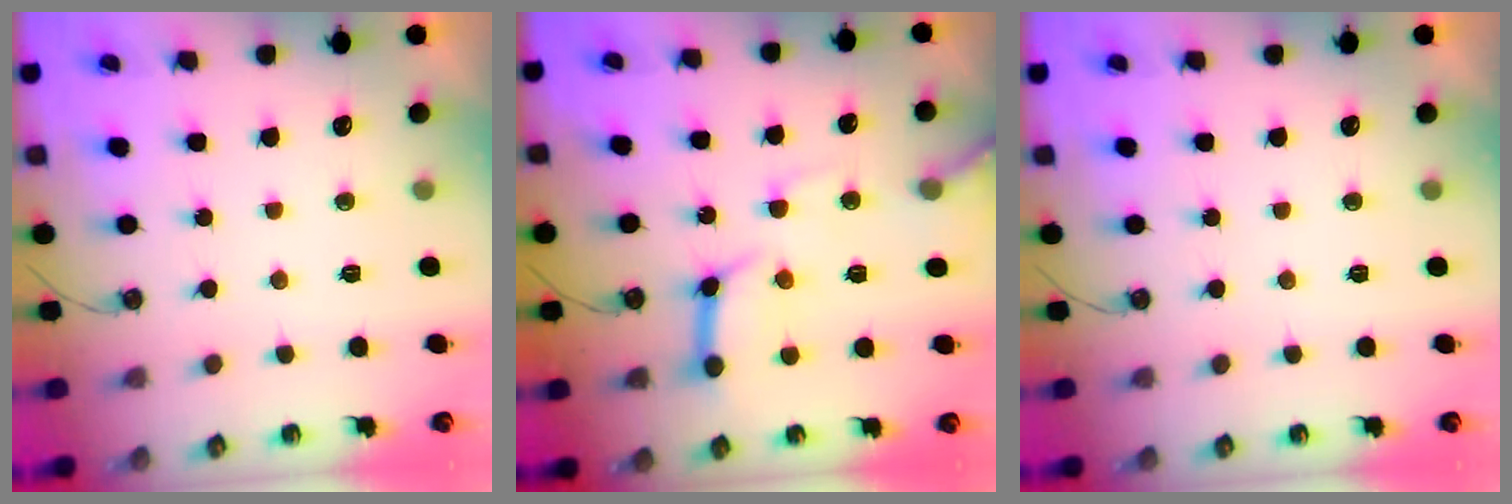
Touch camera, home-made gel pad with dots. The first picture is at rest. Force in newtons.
{"total": 13.9, "press": 13.8, "slide": 1.7}
{"total": 0.0}